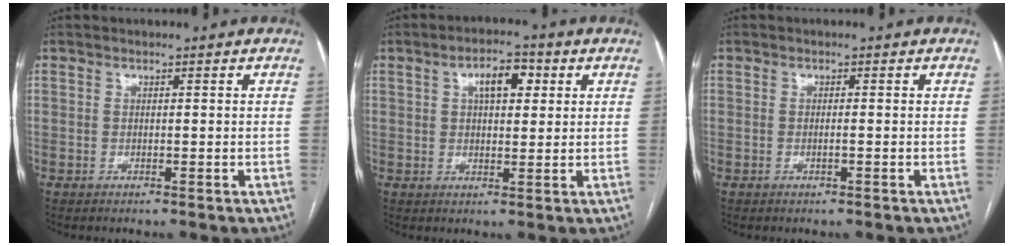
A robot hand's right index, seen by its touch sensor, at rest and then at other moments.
{"total": 5.9, "force": [2.1, 2.6, 4.9], "torque": [-0.082, 0.015, 0.034]}
{"total": 0.8, "force": [-0.2, 0.0, 0.7], "torque": [-0.015, -0.001, -0.002]}